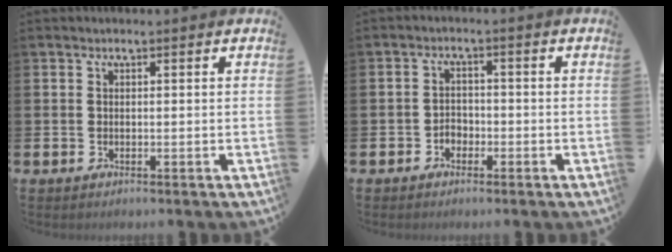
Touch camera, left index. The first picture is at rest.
{"total": 2.1, "force": [-1.2, 1.5, 0.6], "torque": [-0.013, 0.004, -0.028]}